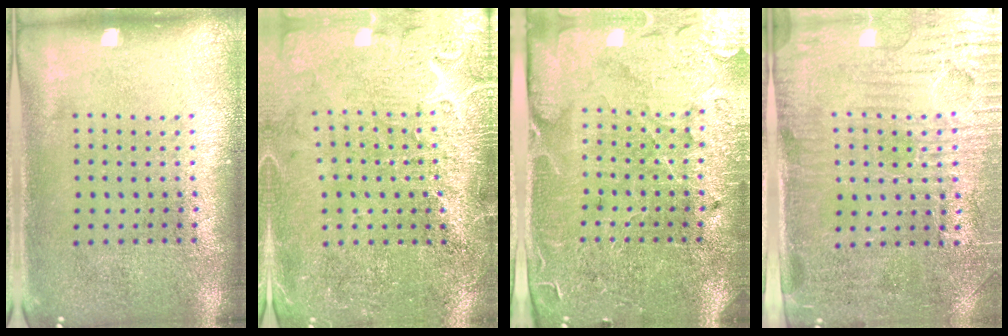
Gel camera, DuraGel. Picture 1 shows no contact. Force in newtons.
{"total": 3.1, "press": 3.1, "slide": 0.5}
{"total": 3.7, "press": 3.6, "slide": 0.7}
{"total": 3.6, "press": 3.3, "slide": 1.4}